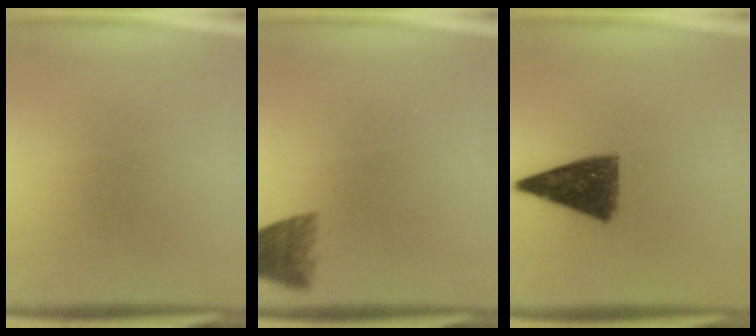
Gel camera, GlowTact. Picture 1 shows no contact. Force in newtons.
{"total": 4.0}
{"total": 8.4}